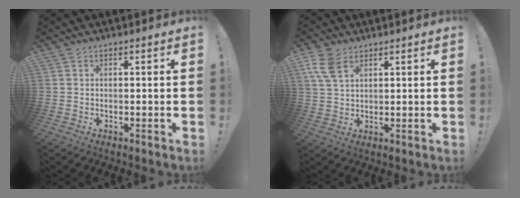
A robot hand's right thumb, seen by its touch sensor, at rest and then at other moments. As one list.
[{"total": 7.6, "force": [3.9, 4.4, 4.7], "torque": [-0.091, -0.007, 0.078]}]